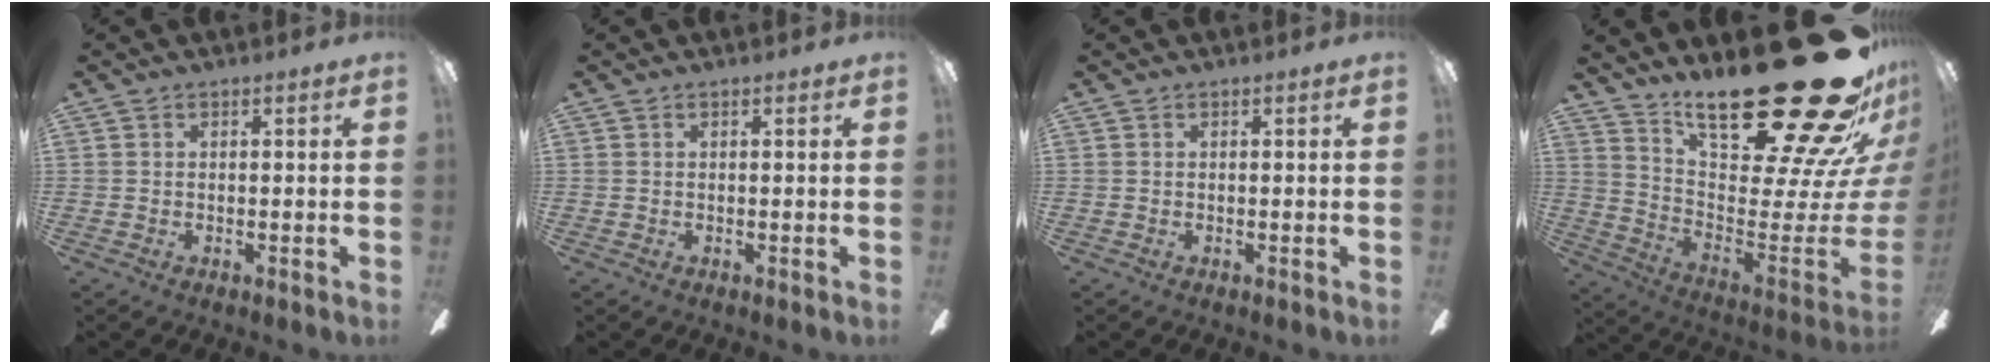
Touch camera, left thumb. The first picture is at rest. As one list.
[{"total": 0.0}, {"total": 0.0}, {"total": 33.5, "force": [22.6, 9.9, 22.7], "torque": [-0.281, -0.183, 0.406]}]